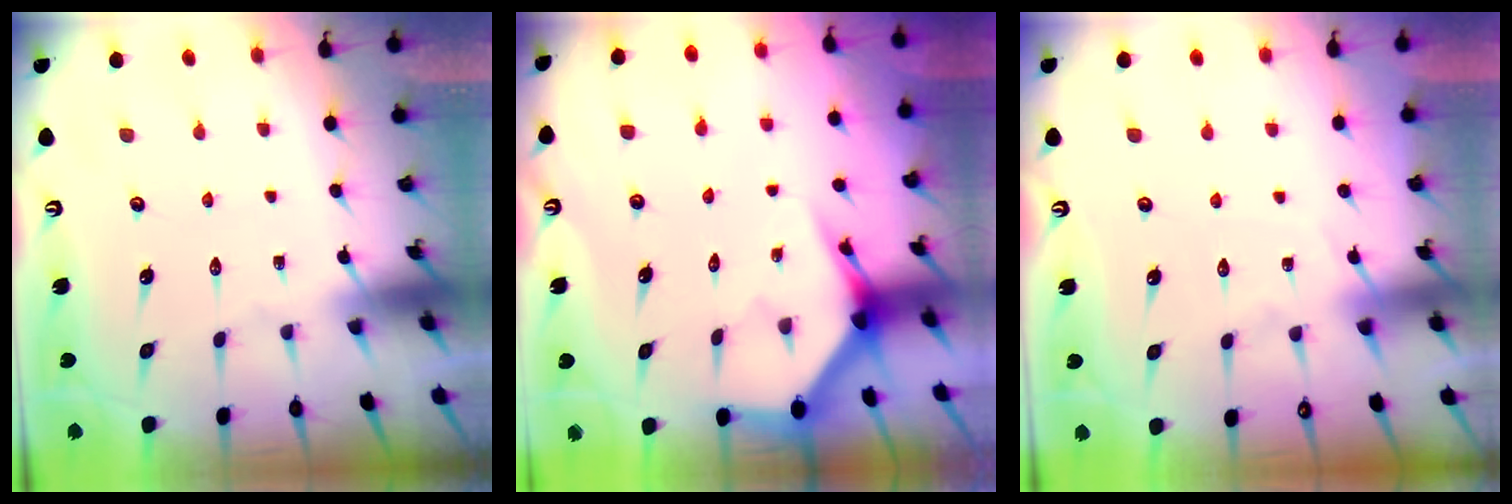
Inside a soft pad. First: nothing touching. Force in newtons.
{"total": 3.8, "press": 3.8, "slide": 0.2}
{"total": 3.9, "press": 3.9, "slide": 0.6}